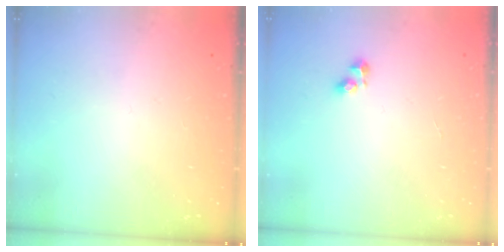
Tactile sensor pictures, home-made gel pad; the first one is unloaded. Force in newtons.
{"total": 2.5, "press": 2.5, "slide": 0.2}